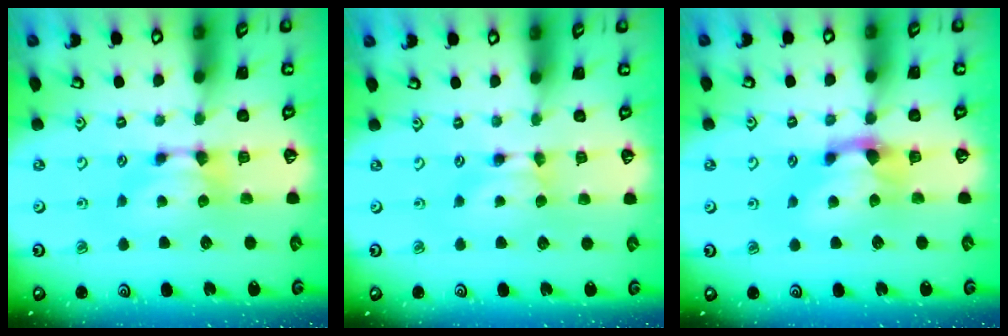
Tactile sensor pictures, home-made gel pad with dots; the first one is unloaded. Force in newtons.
{"total": 0.0}
{"total": 2.0, "press": 1.2, "slide": 1.5}